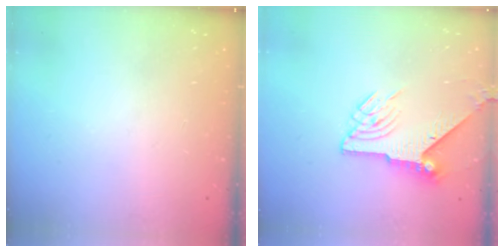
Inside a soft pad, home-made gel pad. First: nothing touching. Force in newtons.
{"total": 8.4, "press": 8.3, "slide": 0.9}